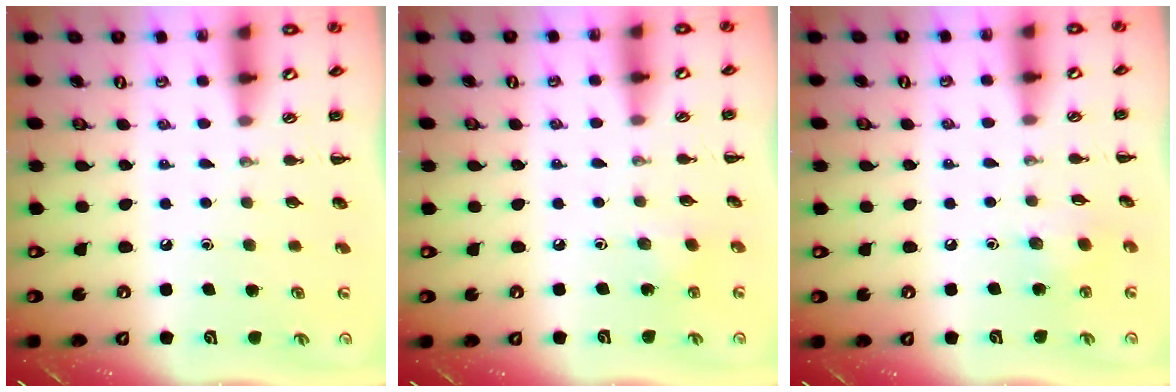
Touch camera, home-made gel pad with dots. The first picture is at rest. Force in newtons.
{"total": 2.9, "press": 2.7, "slide": 0.9}
{"total": 4.2, "press": 4.1, "slide": 0.7}